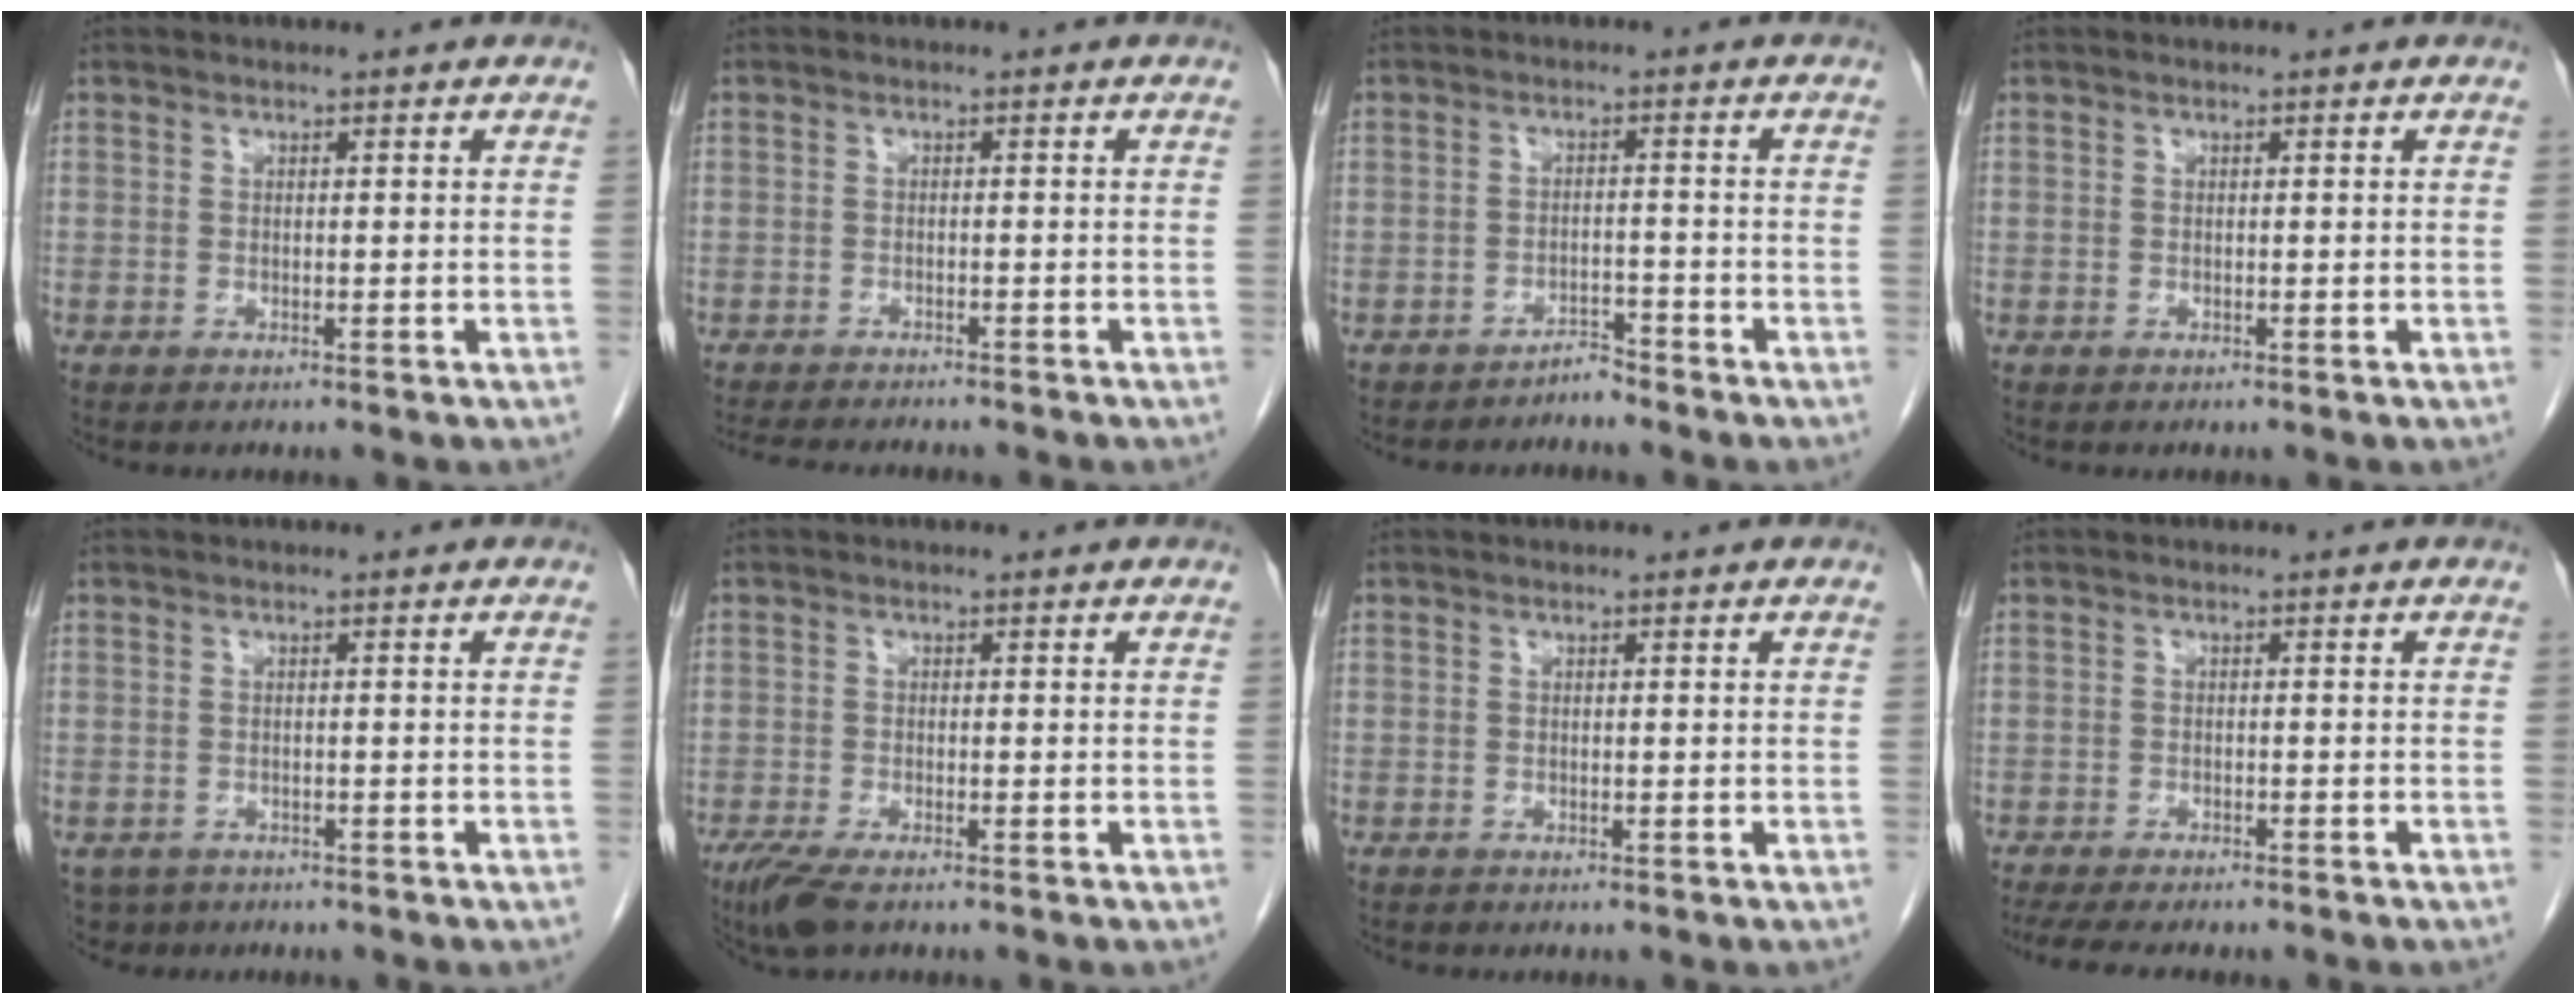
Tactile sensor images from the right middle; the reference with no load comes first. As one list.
[{"total": 9.0, "force": [-8.2, 1.3, 3.6], "torque": [-0.048, -0.013, -0.113]}, {"total": 2.1, "force": [-2.1, 0.3, 0.0], "torque": [0.007, -0.003, -0.034]}, {"total": 0.0}, {"total": 4.4, "force": [-3.1, 3.0, 0.7], "torque": [-0.009, 0.000, -0.047]}, {"total": 4.7, "force": [-3.4, 1.0, 3.1], "torque": [-0.064, -0.014, -0.059]}, {"total": 0.0}, {"total": 11.2, "force": [-9.5, 2.5, 5.4], "torque": [-0.077, -0.011, -0.128]}]